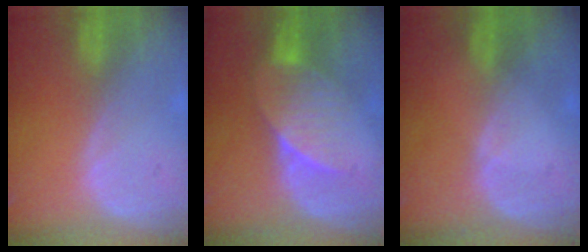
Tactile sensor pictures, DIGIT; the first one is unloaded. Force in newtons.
{"total": 7.3, "press": 6.8, "slide": 2.8}
{"total": 0.7, "press": 0.5, "slide": 0.5}